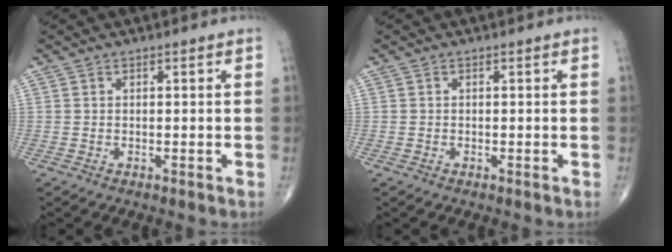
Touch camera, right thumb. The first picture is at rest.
{"total": 0.0}